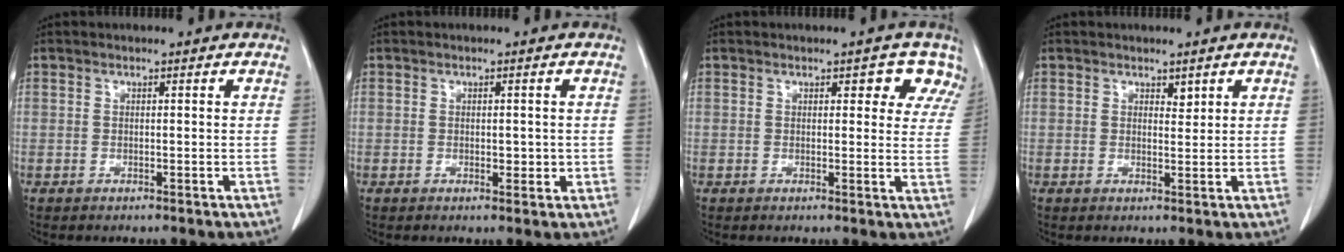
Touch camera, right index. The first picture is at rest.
{"total": 1.9, "force": [-0.2, 1.1, 1.6], "torque": [-0.019, -0.002, 0.001]}
{"total": 4.3, "force": [2.9, 2.3, 2.2], "torque": [-0.004, 0.000, 0.018]}
{"total": 1.2, "force": [0.9, 0.6, 0.6], "torque": [-0.006, -0.005, 0.012]}